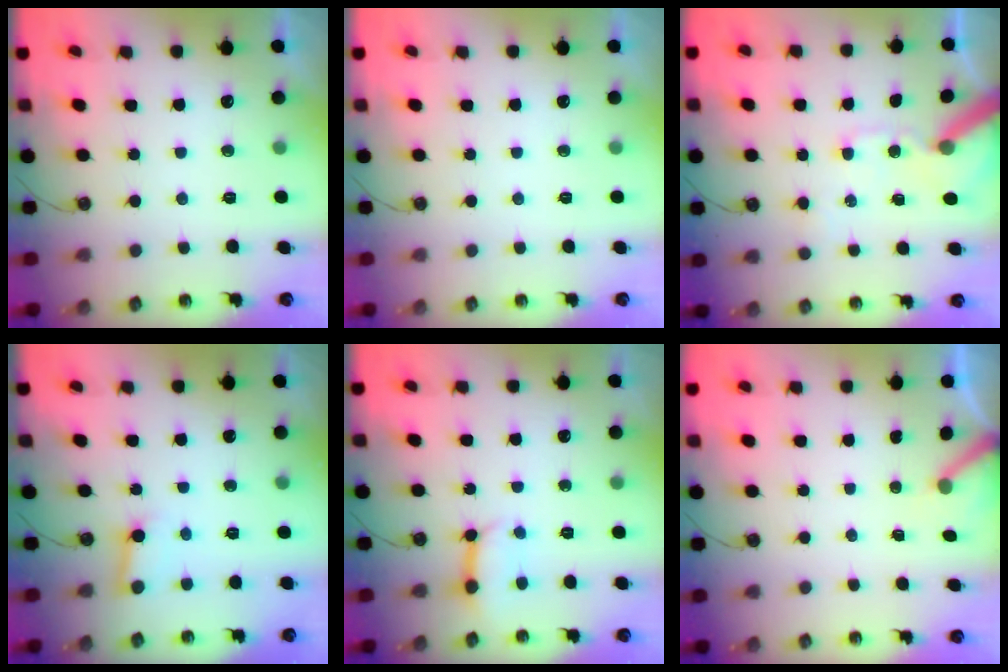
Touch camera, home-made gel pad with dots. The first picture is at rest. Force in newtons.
{"total": 0.0}
{"total": 12.1, "press": 12.0, "slide": 2.0}
{"total": 4.2, "press": 4.2, "slide": 0.1}
{"total": 7.0, "press": 6.9, "slide": 0.7}
{"total": 3.5, "press": 3.5, "slide": 0.3}